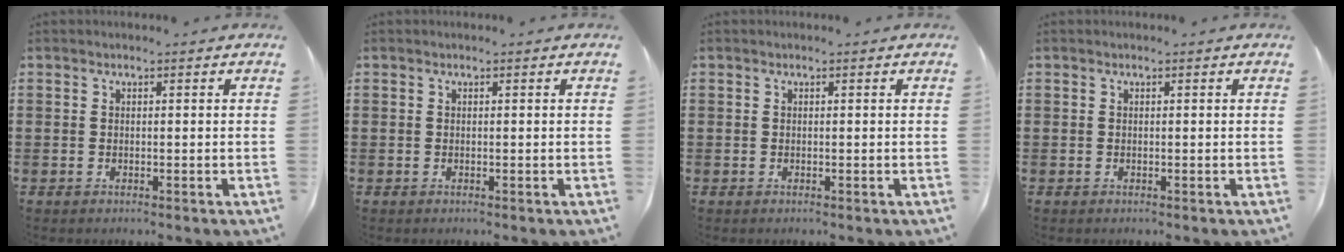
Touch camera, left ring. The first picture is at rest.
{"total": 0.0}
{"total": 0.0}
{"total": 0.0}